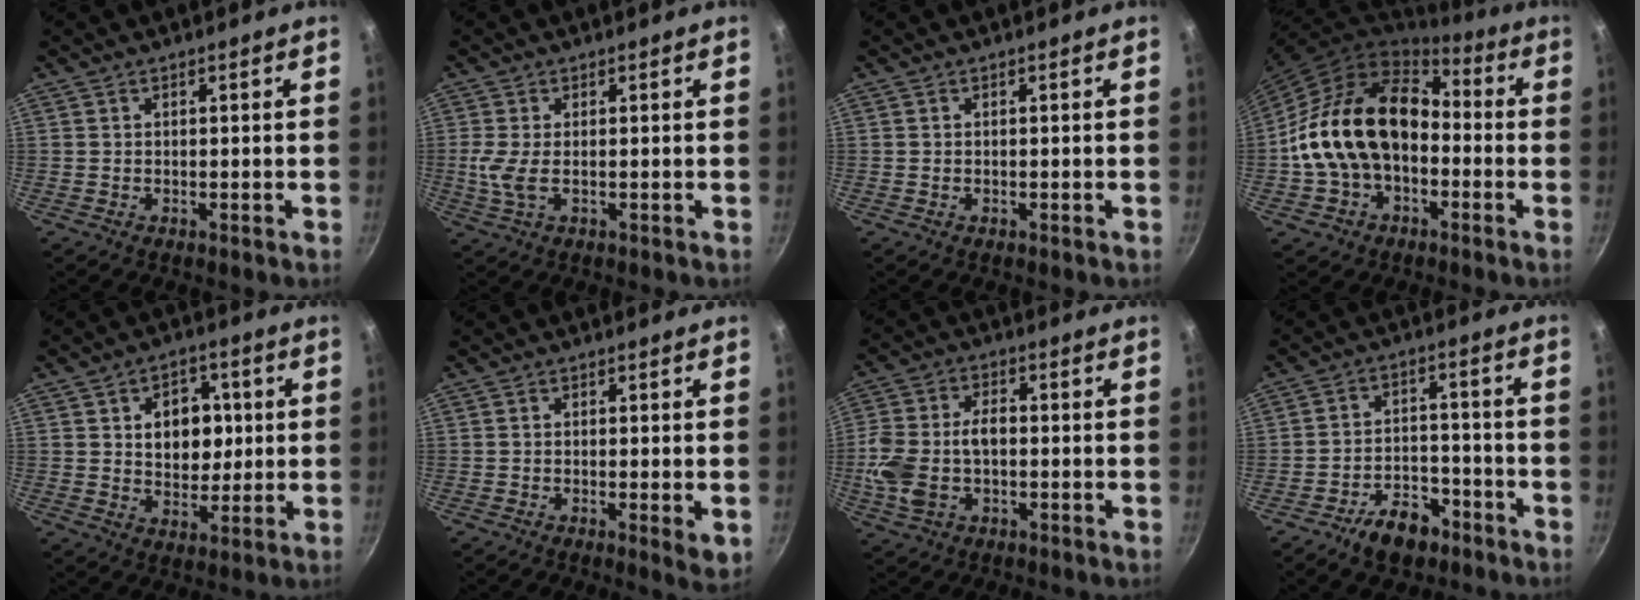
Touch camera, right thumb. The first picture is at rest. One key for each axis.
{"total": 4.2, "fx": -0.1, "fy": 1.8, "fz": 3.8, "tx": -0.089, "ty": -0.003, "tz": -0.002}
{"total": 0.0}
{"total": 19.7, "fx": -2.0, "fy": 13.8, "fz": 13.9, "tx": -0.226, "ty": 0.058, "tz": -0.041}
{"total": 10.1, "fx": 1.8, "fy": 7.4, "fz": 6.6, "tx": -0.052, "ty": -0.005, "tz": 0.029}
{"total": 3.7, "fx": -0.8, "fy": 0.8, "fz": 3.6, "tx": -0.055, "ty": -0.012, "tz": -0.011}
{"total": 11.2, "fx": -1.6, "fy": 7.1, "fz": 8.6, "tx": -0.169, "ty": 0.024, "tz": -0.034}
{"total": 9.1, "fx": -6.0, "fy": 5.1, "fz": 4.6, "tx": -0.055, "ty": 0.047, "tz": -0.094}